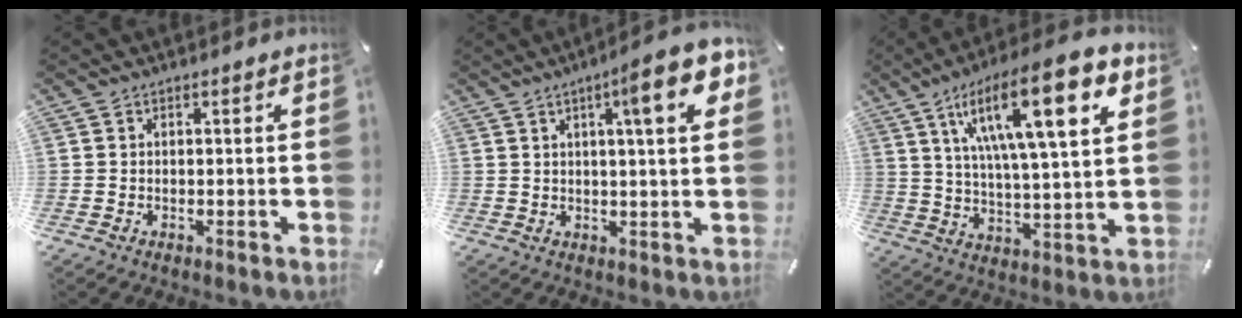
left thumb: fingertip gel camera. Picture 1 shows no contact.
{"total": 12.5, "force": [5.0, 2.2, 11.3], "torque": [-0.159, -0.017, 0.071]}
{"total": 19.9, "force": [10.1, 5.3, 16.3], "torque": [-0.270, -0.040, 0.152]}